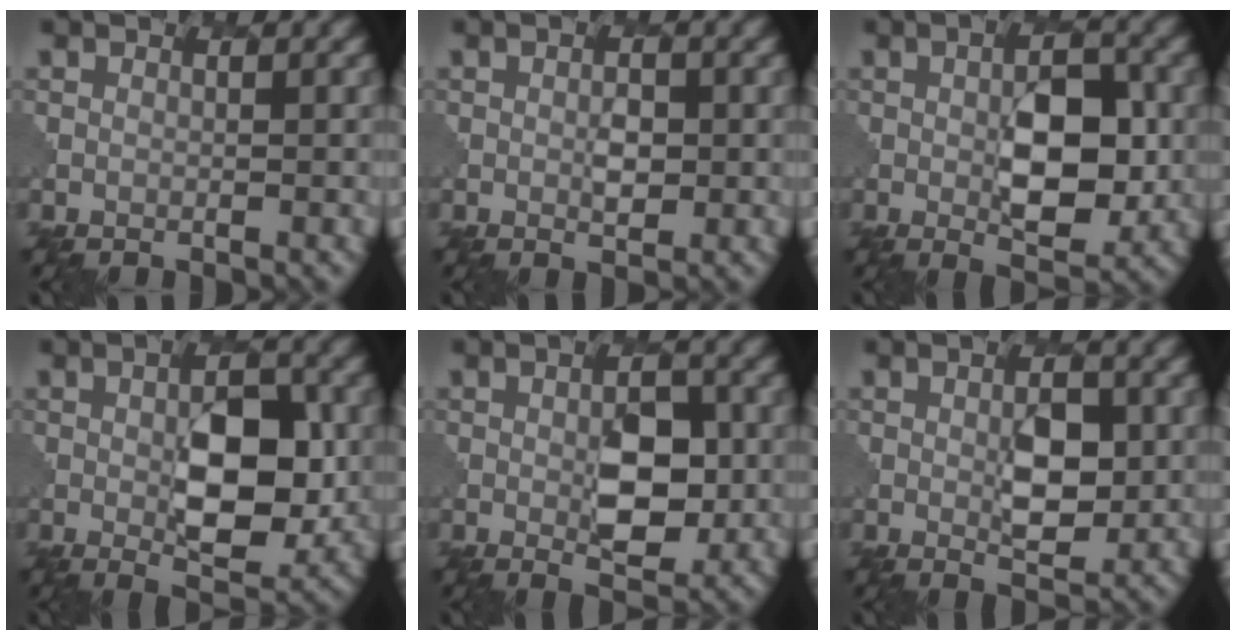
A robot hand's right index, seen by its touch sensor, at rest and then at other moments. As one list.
[{"total": 1.5, "force": [0.1, 0.8, 1.2], "torque": [-0.016, -0.001, 0.003]}, {"total": 6.1, "force": [-0.1, 2.7, 5.5], "torque": [-0.081, -0.004, 0.002]}, {"total": 7.2, "force": [-0.2, 3.1, 6.4], "torque": [-0.093, -0.004, 0.002]}, {"total": 4.6, "force": [-0.1, 2.0, 4.1], "torque": [-0.060, -0.004, 0.001]}, {"total": 3.7, "force": [0.3, 1.6, 3.3], "torque": [-0.053, -0.005, 0.010]}]